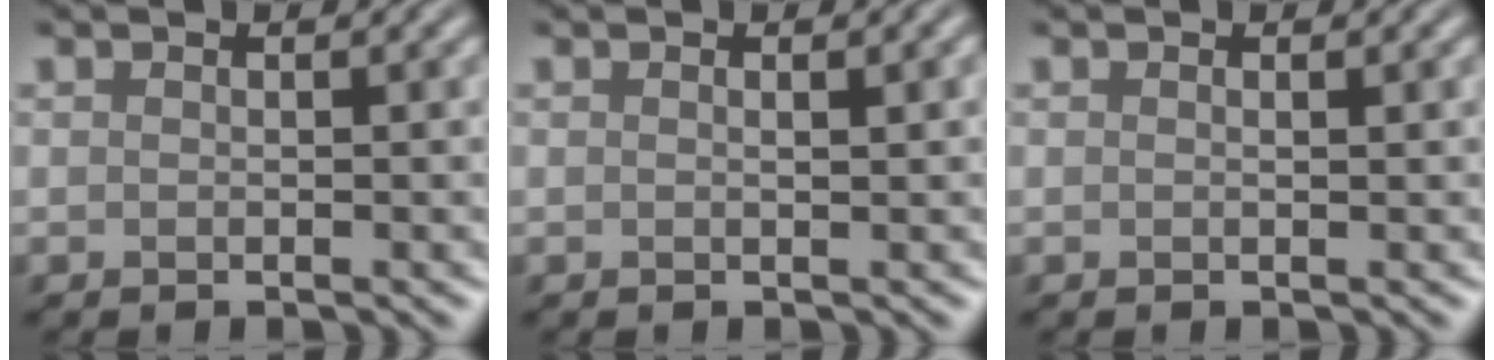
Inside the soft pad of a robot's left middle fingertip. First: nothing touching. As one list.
[{"total": 0.9, "force": [0.3, 0.2, 0.9], "torque": [-0.011, 0.003, 0.003]}, {"total": 0.0}]